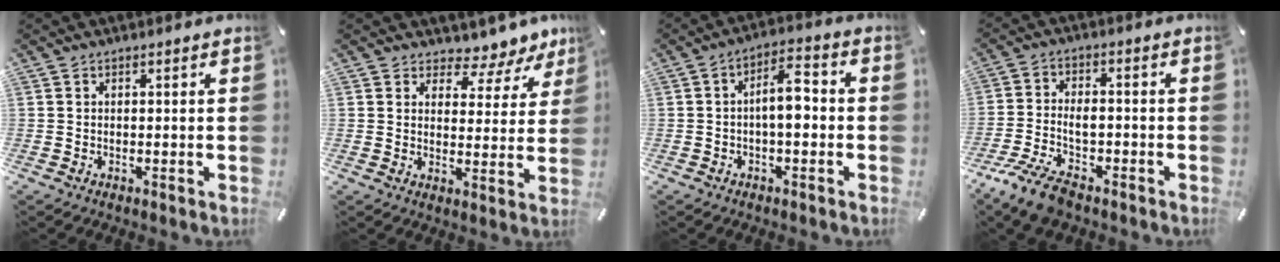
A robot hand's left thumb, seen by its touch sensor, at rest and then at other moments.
{"total": 6.7, "force": [5.5, 3.3, 1.9], "torque": [-0.017, -0.054, 0.090]}
{"total": 7.8, "force": [-1.1, 3.5, 6.9], "torque": [-0.110, 0.019, -0.019]}
{"total": 8.5, "force": [-4.2, 4.8, 5.6], "torque": [-0.120, 0.015, -0.078]}